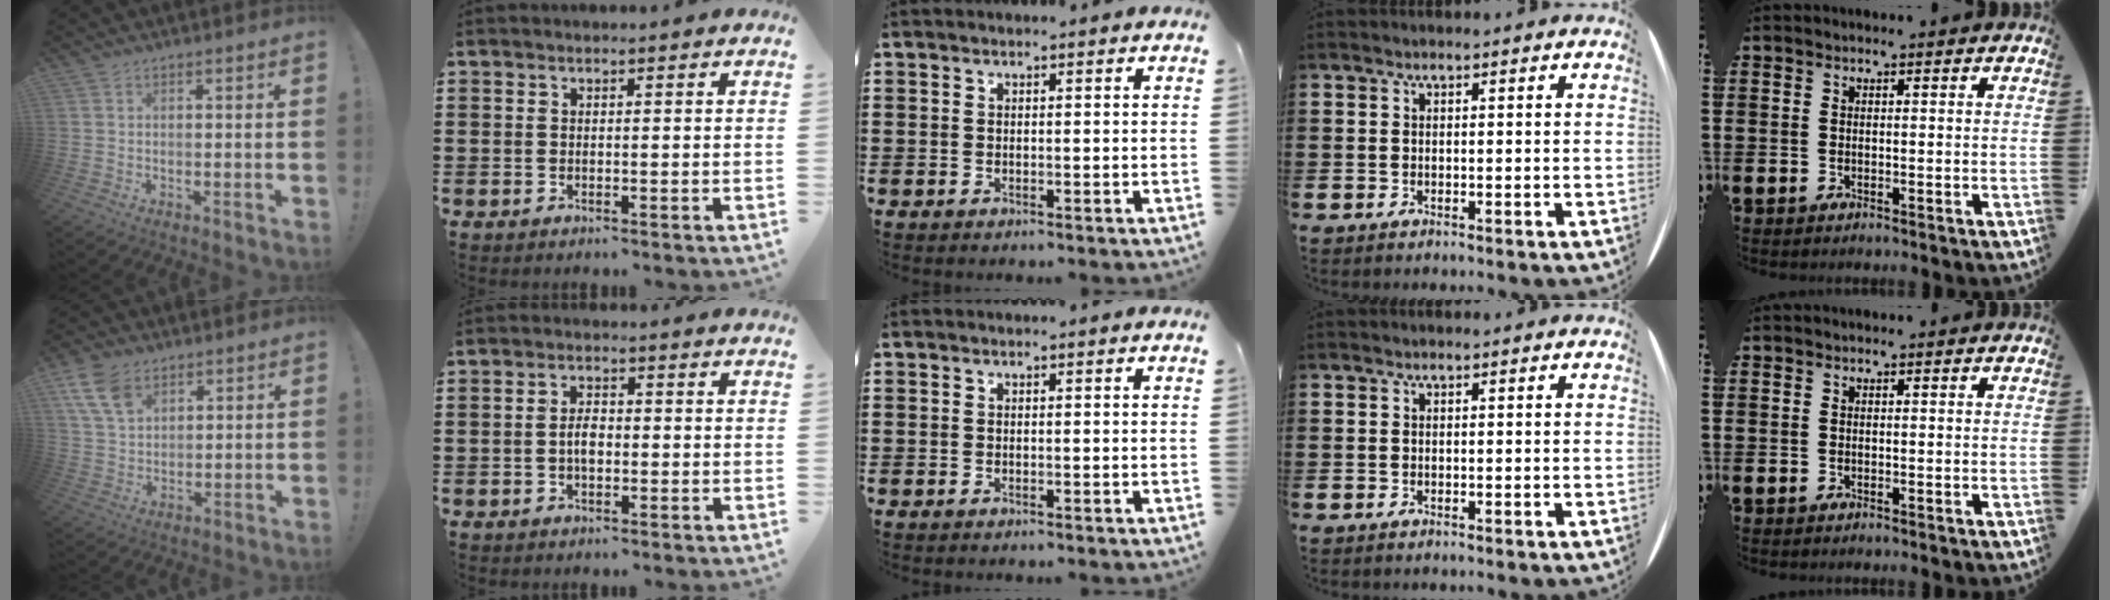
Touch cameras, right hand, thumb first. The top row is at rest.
{"thumb": {"total": 10.5, "force": [5.8, 6.6, 5.7], "torque": [-0.110, -0.019, 0.115]}, "index": {"total": 2.7, "force": [-0.5, 1.3, 2.3], "torque": [-0.053, -0.002, -0.011]}}